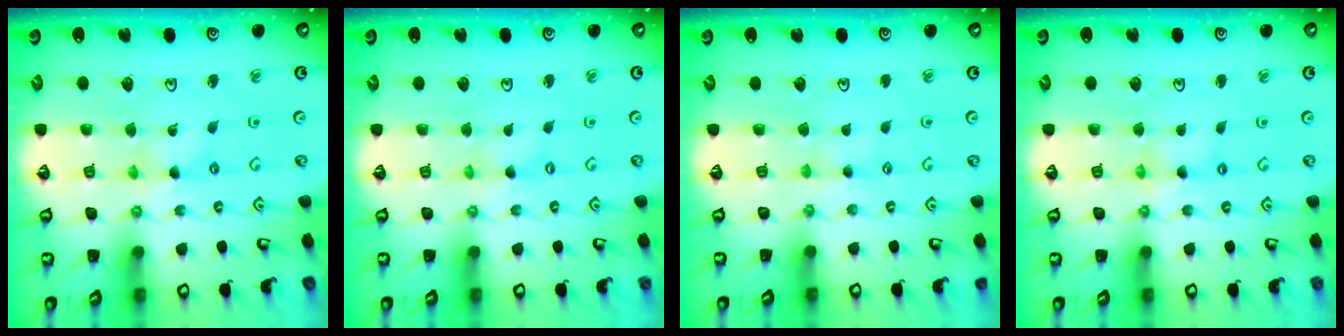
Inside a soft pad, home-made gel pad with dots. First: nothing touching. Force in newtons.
{"total": 0.0}
{"total": 2.1, "press": 2.1, "slide": 0.4}
{"total": 2.0, "press": 2.0, "slide": 0.3}